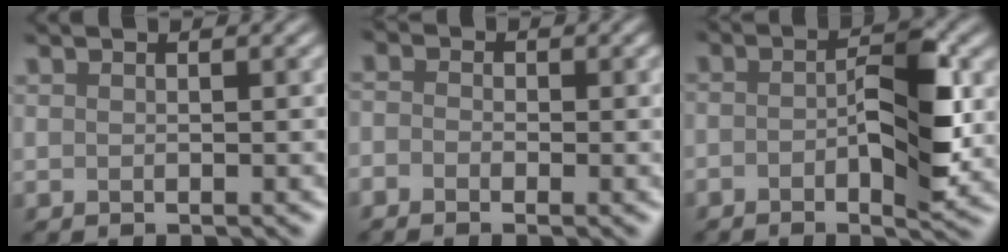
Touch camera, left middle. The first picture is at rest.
{"total": 2.2, "force": [-1.9, -0.5, -1.0], "torque": [-0.008, -0.001, -0.011]}
{"total": 3.5, "force": [-1.4, -0.2, 3.2], "torque": [-0.083, 0.000, -0.003]}